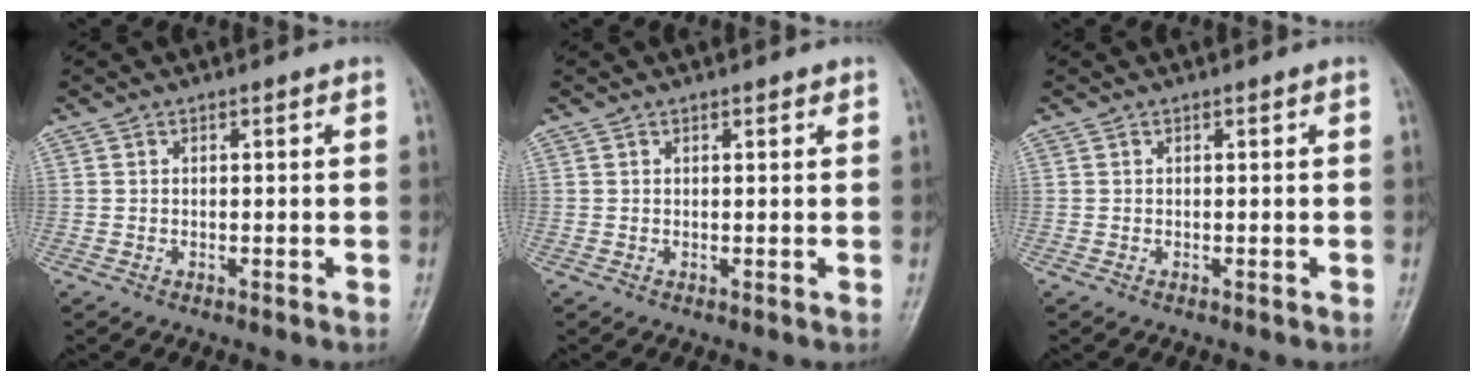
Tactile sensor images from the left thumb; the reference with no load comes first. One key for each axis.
{"total": 0.8, "fx": 0.6, "fy": 0.3, "fz": 0.5, "tx": -0.007, "ty": -0.002, "tz": 0.007}
{"total": 0.0}